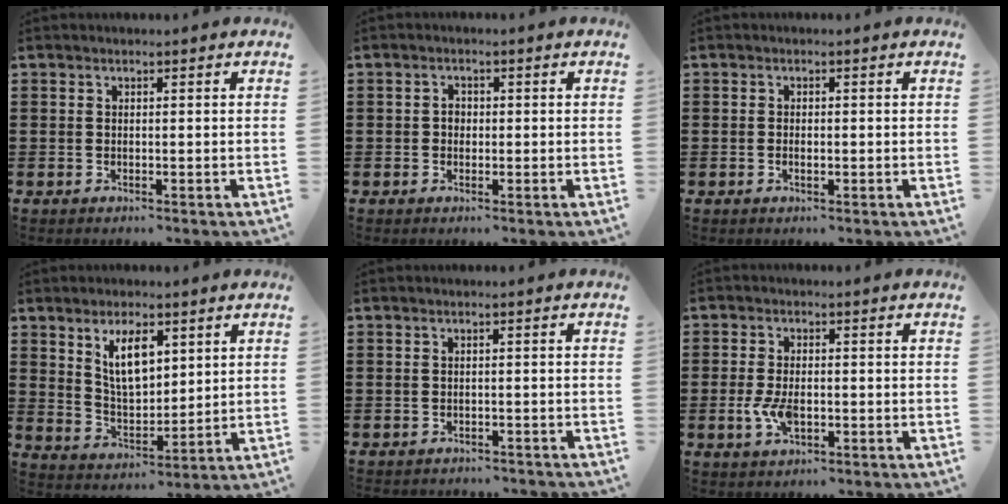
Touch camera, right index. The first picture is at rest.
{"total": 1.4, "force": [-0.2, 1.1, 0.7], "torque": [-0.017, 0.004, -0.005]}
{"total": 1.1, "force": [-0.3, 0.4, 1.0], "torque": [-0.017, -0.002, -0.005]}
{"total": 7.6, "force": [3.5, 3.6, 5.8], "torque": [-0.111, 0.003, 0.059]}
{"total": 1.2, "force": [-1.2, 0.2, 0.0], "torque": [-0.005, 0.002, -0.026]}
{"total": 4.4, "force": [-1.0, 2.1, 3.7], "torque": [-0.086, -0.006, -0.021]}